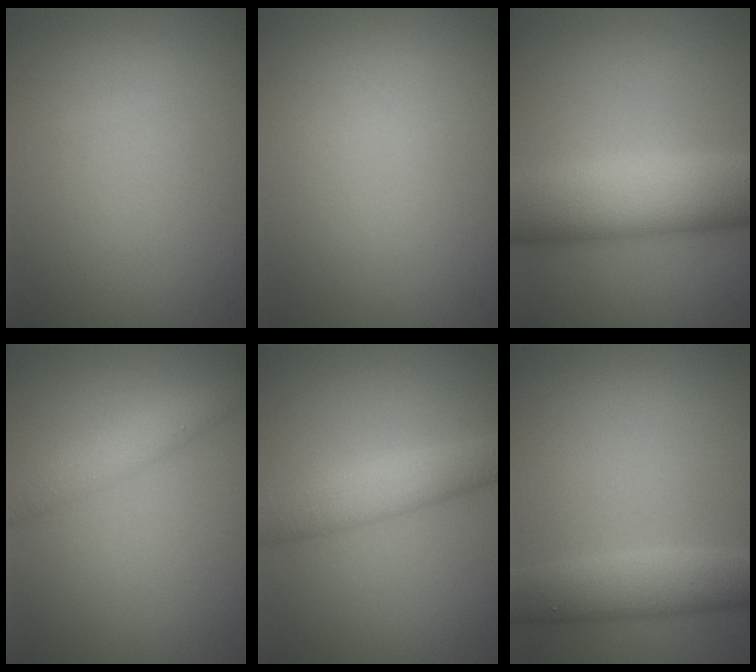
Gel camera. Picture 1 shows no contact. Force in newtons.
{"total": 0.0}
{"total": 9.4, "press": 9.4, "slide": 0.3}
{"total": 2.8, "press": 2.8, "slide": 0.1}
{"total": 3.9, "press": 3.9, "slide": 0.1}
{"total": 4.8, "press": 4.8, "slide": 0.2}